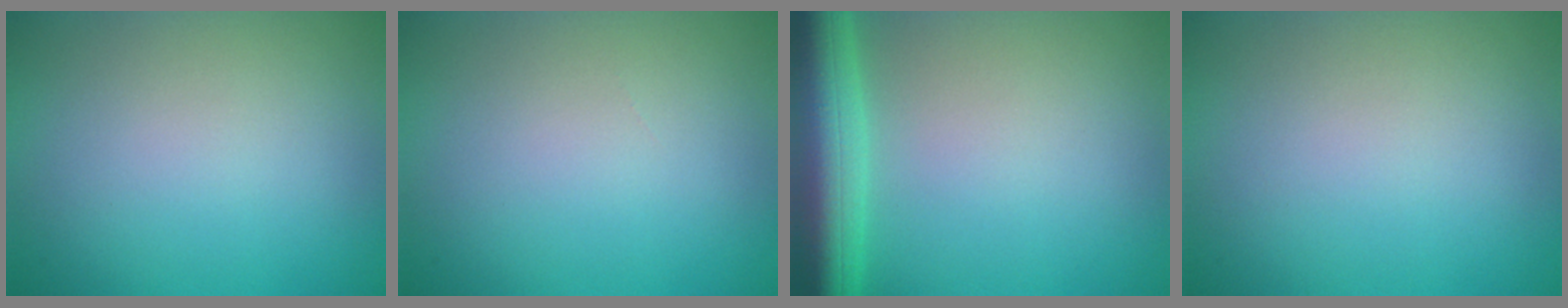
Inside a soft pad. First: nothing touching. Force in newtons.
{"total": 0.0}
{"total": 8.1, "press": 8.1, "slide": 0.4}
{"total": 0.0}